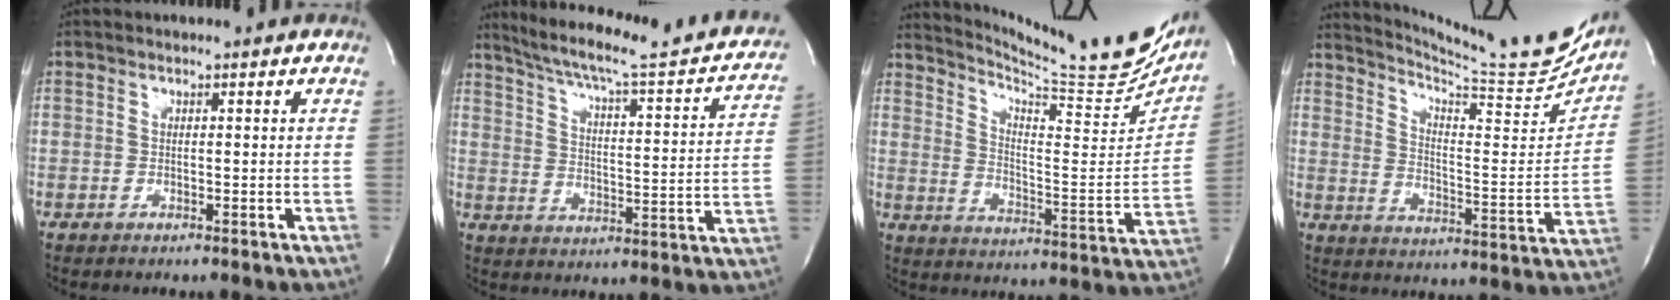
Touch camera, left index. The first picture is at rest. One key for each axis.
{"total": 24.5, "fx": 20.8, "fy": 2.9, "fz": 12.7, "tx": -0.188, "ty": -0.017, "tz": 0.266}
{"total": 21.1, "fx": 19.4, "fy": -0.2, "fz": 8.2, "tx": -0.136, "ty": -0.081, "tz": 0.267}
{"total": 19.9, "fx": 18.8, "fy": -0.9, "fz": 6.6, "tx": -0.115, "ty": -0.083, "tz": 0.258}